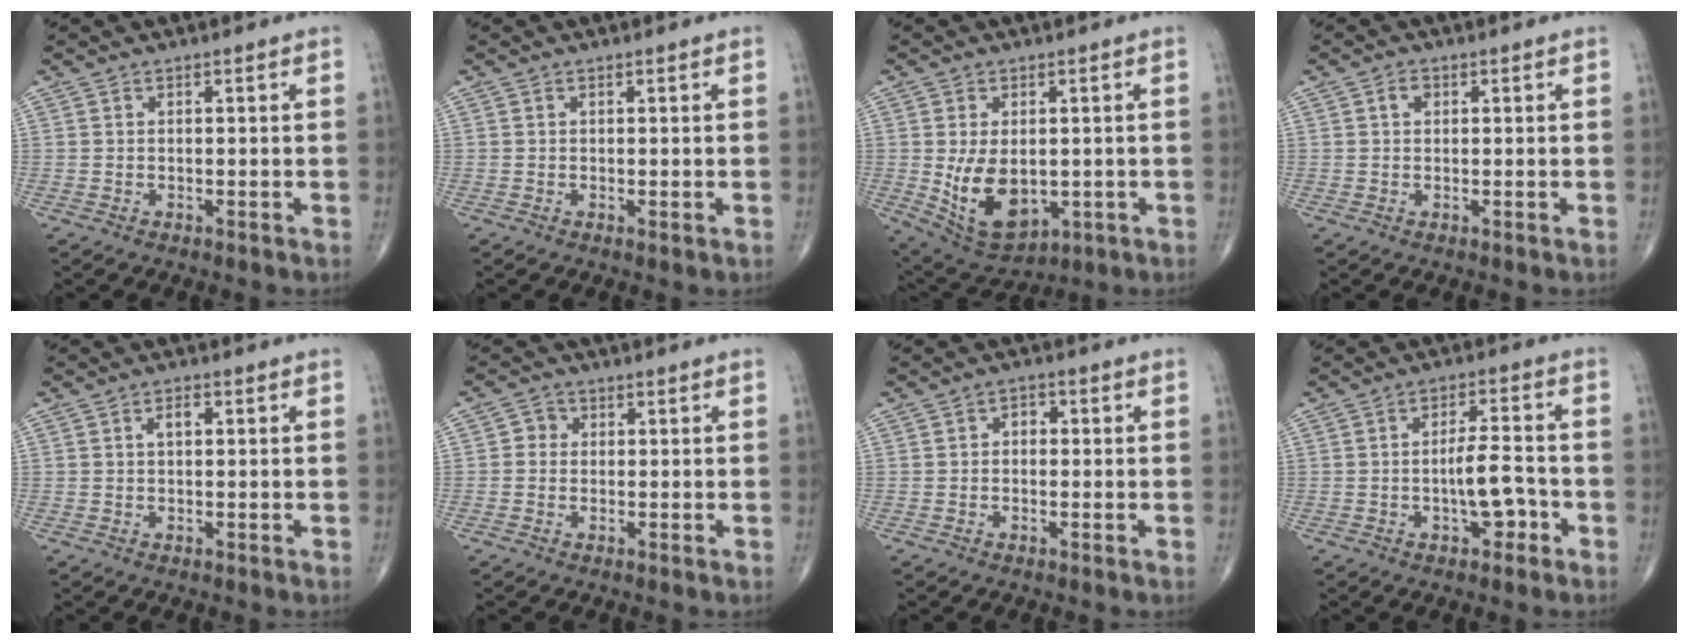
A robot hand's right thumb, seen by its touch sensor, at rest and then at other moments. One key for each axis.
{"total": 0.7, "fx": 0.0, "fy": 0.2, "fz": 0.7, "tx": -0.015, "ty": -0.004, "tz": 0.001}
{"total": 11.6, "fx": -1.3, "fy": 7.2, "fz": 9.0, "tx": -0.137, "ty": -0.009, "tz": 0.003}
{"total": 1.9, "fx": 0.6, "fy": 1.3, "fz": 1.2, "tx": -0.017, "ty": 0.004, "tz": 0.008}
{"total": 2.2, "fx": 0.4, "fy": 1.2, "fz": 1.8, "tx": -0.032, "ty": 0.007, "tz": 0.006}
{"total": 2.4, "fx": 0.1, "fy": 2.2, "fz": 0.9, "tx": 0.001, "ty": 0.006, "tz": -0.006}
{"total": 2.5, "fx": 0.0, "fy": 1.9, "fz": 1.5, "tx": -0.004, "ty": 0.010, "tz": -0.008}
{"total": 6.7, "fx": -2.2, "fy": 2.7, "fz": 5.7, "tx": -0.083, "ty": 0.024, "tz": -0.036}